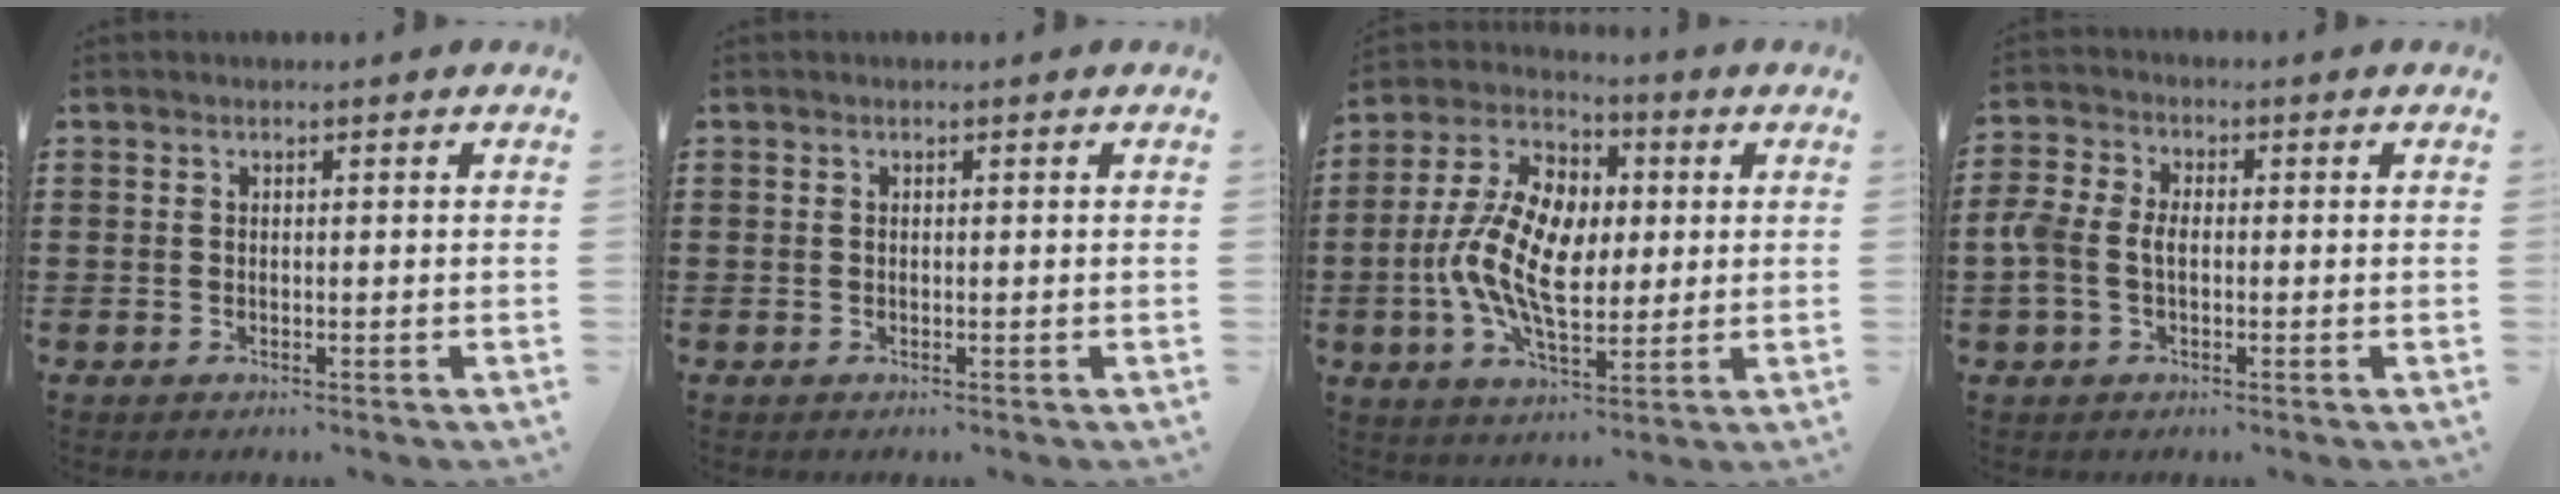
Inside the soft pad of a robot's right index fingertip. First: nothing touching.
{"total": 0.0}
{"total": 12.2, "force": [-0.6, 7.3, 9.8], "torque": [-0.230, 0.005, -0.015]}
{"total": 4.3, "force": [-0.7, 3.0, 3.0], "torque": [-0.090, -0.003, -0.023]}